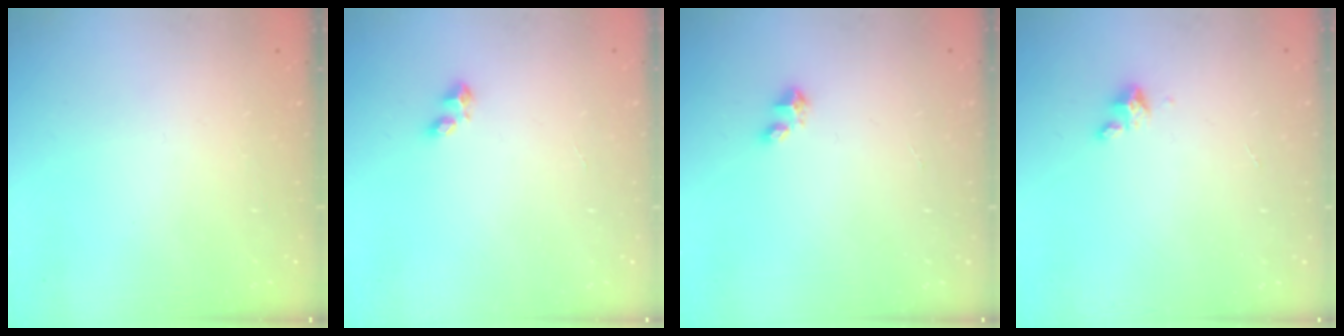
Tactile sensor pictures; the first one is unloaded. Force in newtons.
{"total": 2.9, "press": 2.8, "slide": 0.5}
{"total": 2.6, "press": 2.6, "slide": 0.1}
{"total": 4.4, "press": 4.4, "slide": 0.3}